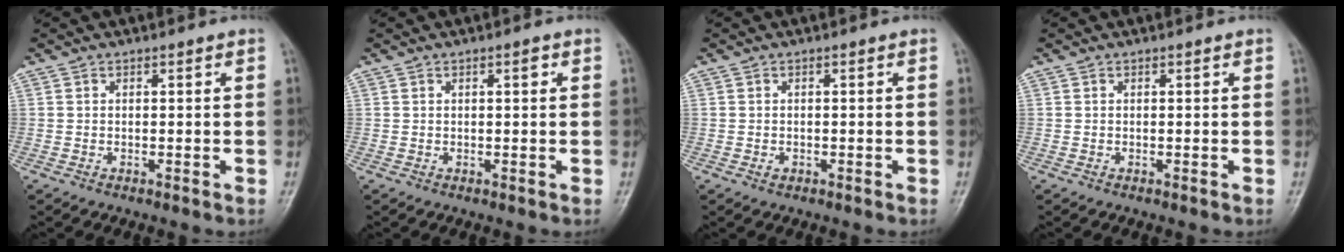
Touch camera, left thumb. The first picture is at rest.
{"total": 1.6, "force": [0.6, 0.6, 1.4], "torque": [-0.019, 0.003, 0.006]}
{"total": 1.3, "force": [-0.3, 1.0, 0.8], "torque": [-0.007, 0.005, -0.006]}
{"total": 0.0}